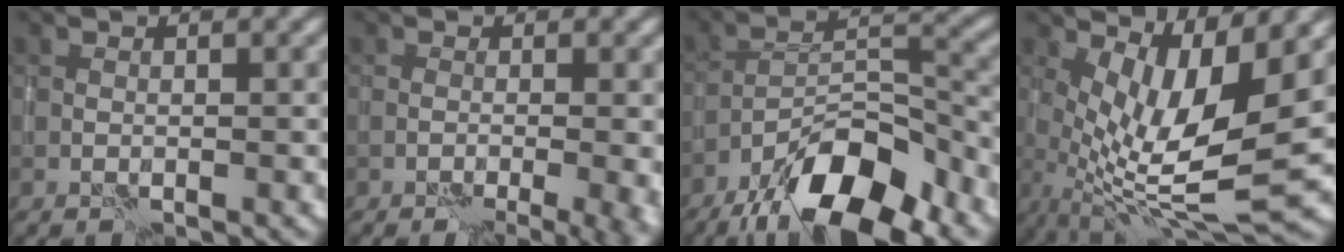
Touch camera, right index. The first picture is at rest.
{"total": 5.4, "force": [-2.1, 1.9, 4.6], "torque": [-0.037, 0.001, -0.024]}
{"total": 11.6, "force": [-8.1, 3.6, 7.4], "torque": [-0.117, 0.015, -0.146]}
{"total": 8.6, "force": [1.9, 2.1, 8.1], "torque": [-0.151, -0.007, 0.039]}